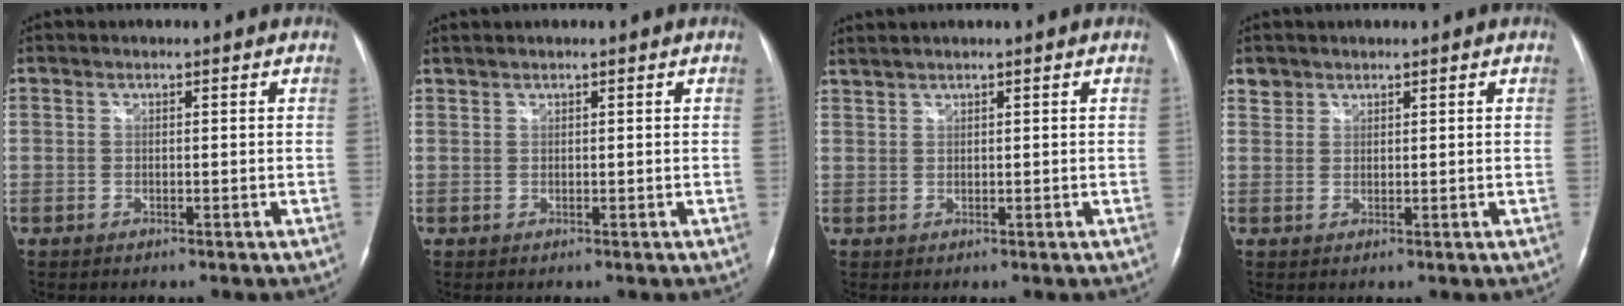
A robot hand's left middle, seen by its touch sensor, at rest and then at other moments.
{"total": 0.6, "force": [0.6, 0.0, 0.1], "torque": [-0.008, 0.009, 0.019]}
{"total": 2.2, "force": [2.0, -0.2, 0.9], "torque": [-0.024, 0.017, 0.044]}
{"total": 1.8, "force": [1.4, 1.1, -0.2], "torque": [0.010, 0.007, 0.022]}